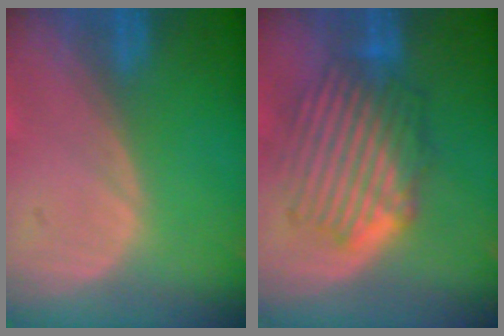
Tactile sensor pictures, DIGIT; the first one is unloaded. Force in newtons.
{"total": 8.3, "press": 8.0, "slide": 2.4}